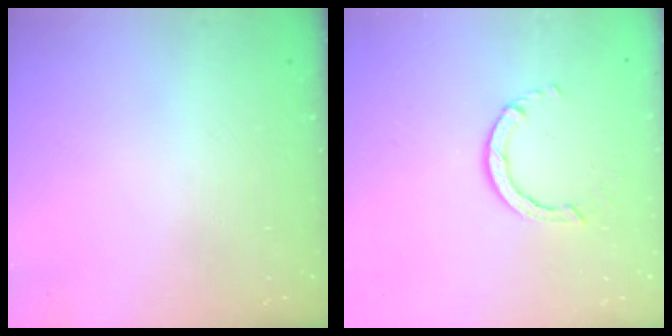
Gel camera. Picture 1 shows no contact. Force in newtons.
{"total": 3.0, "press": 3.0, "slide": 0.4}